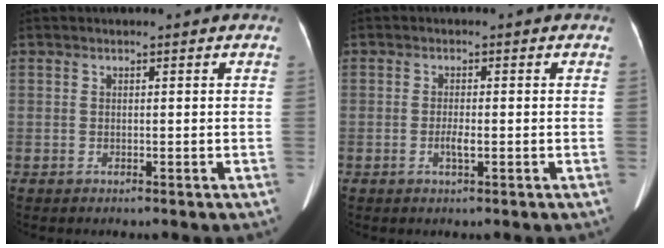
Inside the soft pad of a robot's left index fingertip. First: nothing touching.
{"total": 1.7, "force": [-0.6, 0.3, 1.6], "torque": [-0.033, -0.002, -0.012]}